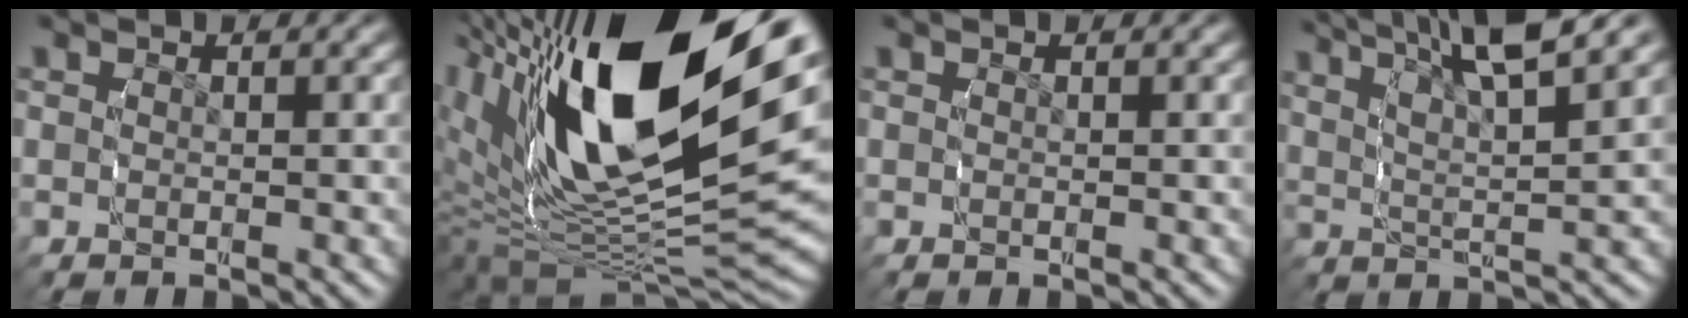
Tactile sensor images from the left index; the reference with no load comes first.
{"total": 20.2, "force": [3.4, 10.2, 17.0], "torque": [-0.294, -0.001, 0.062]}
{"total": 0.0}
{"total": 7.5, "force": [4.6, 2.2, 5.5], "torque": [-0.088, 0.014, 0.067]}